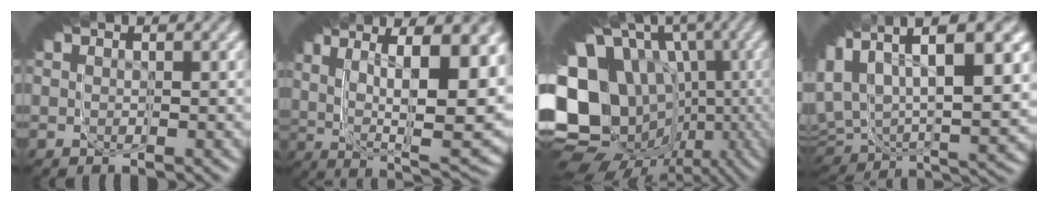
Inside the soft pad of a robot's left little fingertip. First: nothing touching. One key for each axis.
{"total": 16.0, "fx": 3.1, "fy": 9.2, "fz": 12.8, "tx": -0.211, "ty": 0.029, "tz": 0.029}
{"total": 23.1, "fx": -5.6, "fy": 15.1, "fz": 16.6, "tx": -0.256, "ty": -0.054, "tz": -0.075}
{"total": 13.6, "fx": 2.4, "fy": 9.8, "fz": 9.1, "tx": -0.180, "ty": 0.012, "tz": 0.017}